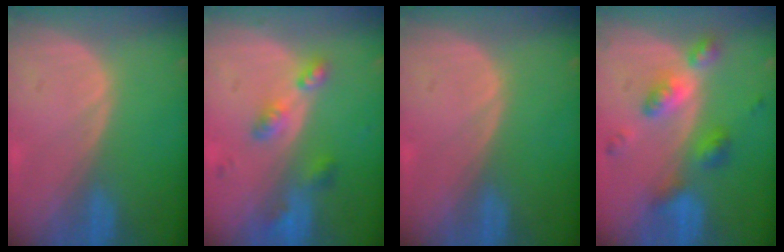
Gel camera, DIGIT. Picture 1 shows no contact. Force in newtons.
{"total": 5.3, "press": 4.8, "slide": 2.2}
{"total": 0.0}
{"total": 6.7, "press": 6.6, "slide": 0.5}